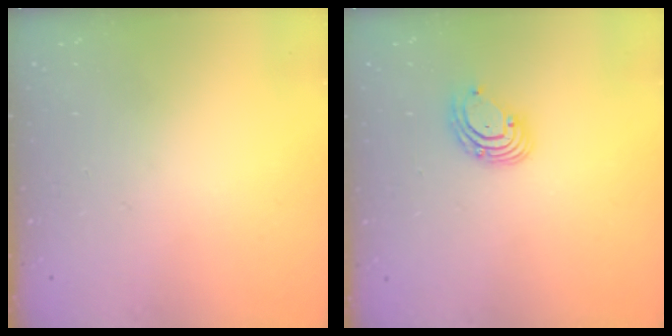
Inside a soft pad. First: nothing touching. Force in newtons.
{"total": 4.8, "press": 4.7, "slide": 0.5}